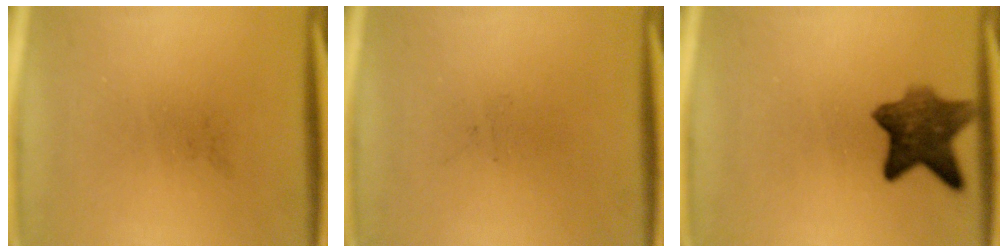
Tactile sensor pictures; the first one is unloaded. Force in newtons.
{"total": 0.0}
{"total": 7.7}